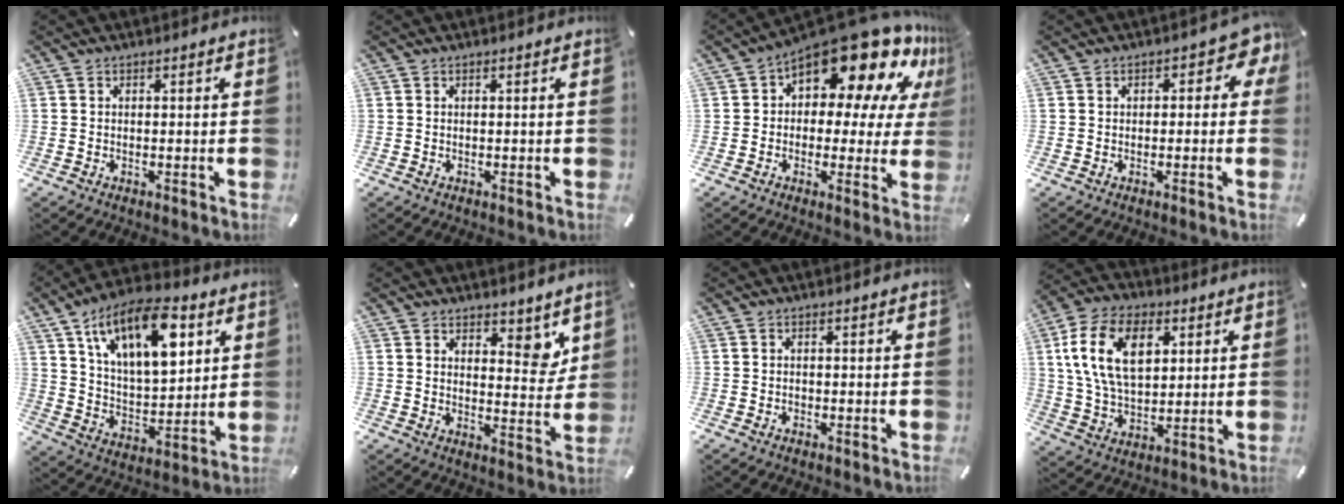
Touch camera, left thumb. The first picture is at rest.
{"total": 0.0}
{"total": 19.0, "force": [11.8, 9.2, 11.6], "torque": [-0.173, -0.088, 0.203]}
{"total": 4.2, "force": [0.6, 2.6, 3.2], "torque": [-0.040, 0.004, 0.005]}
{"total": 18.4, "force": [9.6, 9.6, 12.5], "torque": [-0.218, -0.032, 0.165]}
{"total": 7.2, "force": [4.8, 4.1, 3.4], "torque": [-0.018, -0.039, 0.080]}
{"total": 0.8, "force": [-0.2, 0.6, 0.5], "torque": [-0.011, 0.001, -0.005]}
{"total": 15.9, "force": [5.2, 10.2, 11.1], "torque": [-0.233, 0.003, 0.090]}